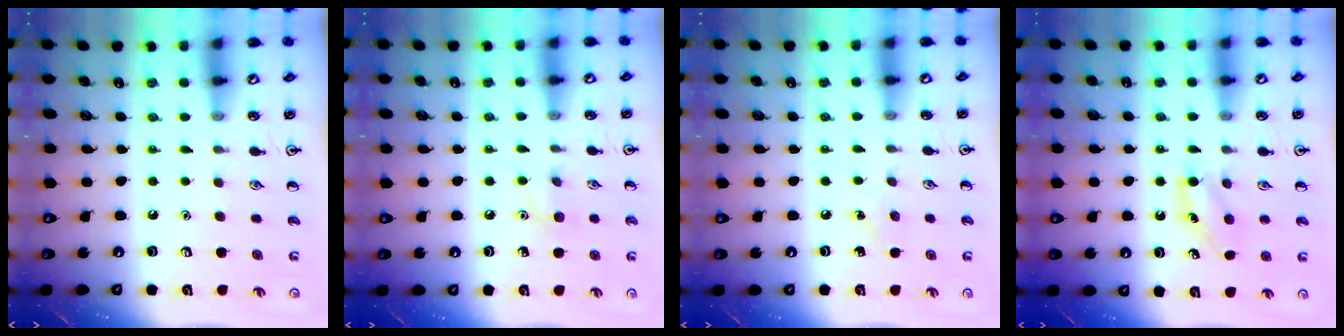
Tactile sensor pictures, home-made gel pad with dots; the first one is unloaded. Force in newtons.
{"total": 5.8, "press": 5.6, "slide": 1.8}
{"total": 4.0, "press": 3.8, "slide": 1.2}
{"total": 7.9, "press": 7.6, "slide": 2.1}